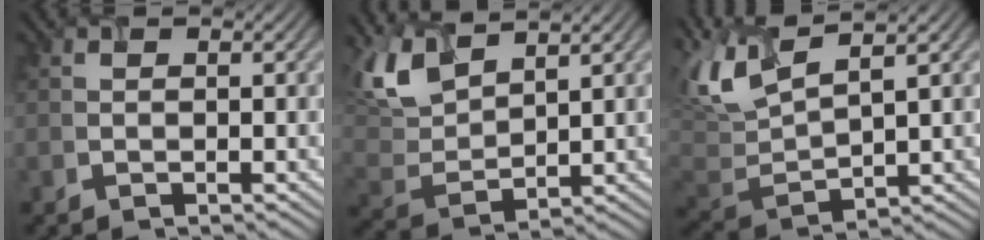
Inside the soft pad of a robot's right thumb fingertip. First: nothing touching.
{"total": 7.6, "force": [5.4, 2.6, 4.7], "torque": [-0.124, 0.014, 0.119]}
{"total": 7.6, "force": [4.7, 1.7, 5.6], "torque": [-0.147, 0.023, 0.100]}